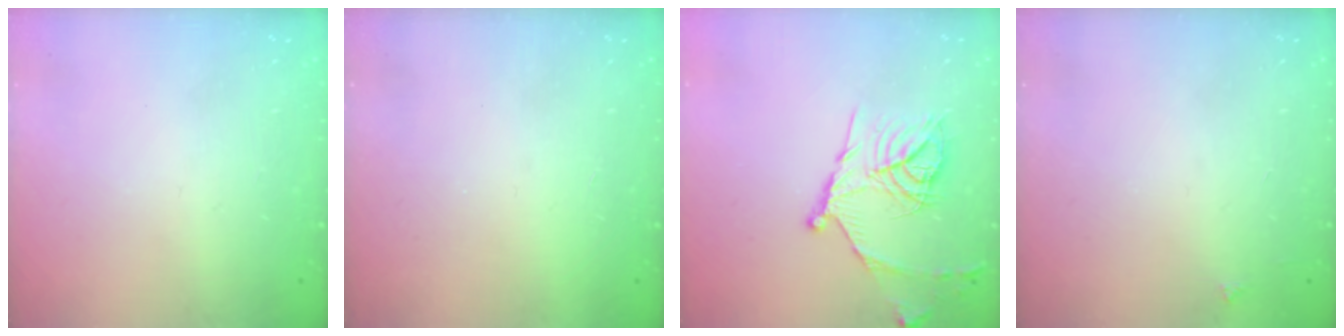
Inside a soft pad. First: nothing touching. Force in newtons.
{"total": 1.6, "press": 1.6, "slide": 0.1}
{"total": 16.5, "press": 16.5, "slide": 1.6}
{"total": 2.1, "press": 2.1, "slide": 0.3}